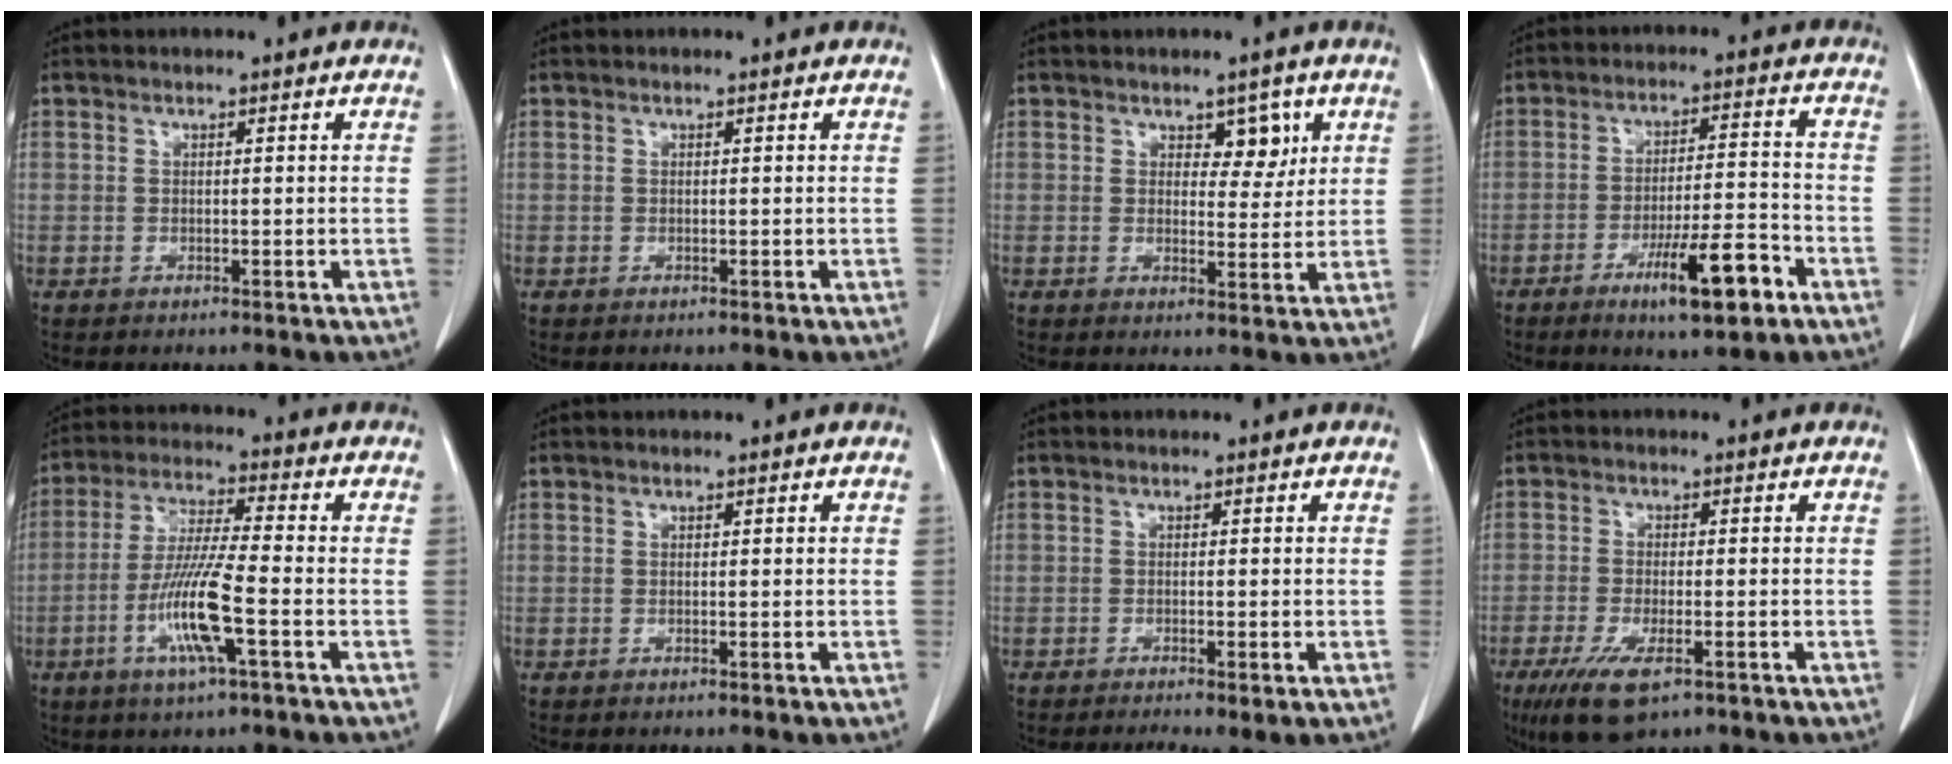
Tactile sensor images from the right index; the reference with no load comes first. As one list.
[{"total": 0.0}, {"total": 3.8, "force": [1.9, 2.1, 2.6], "torque": [-0.026, 0.000, 0.028]}, {"total": 10.2, "force": [-5.5, 1.4, 8.5], "torque": [-0.137, -0.004, -0.084]}, {"total": 10.7, "force": [-3.7, 0.3, 10.0], "torque": [-0.200, -0.010, -0.074]}, {"total": 0.0}, {"total": 4.8, "force": [-3.2, 0.7, 3.4], "torque": [-0.053, -0.012, -0.046]}, {"total": 8.5, "force": [-5.1, 2.6, 6.4], "torque": [-0.118, -0.020, -0.081]}]